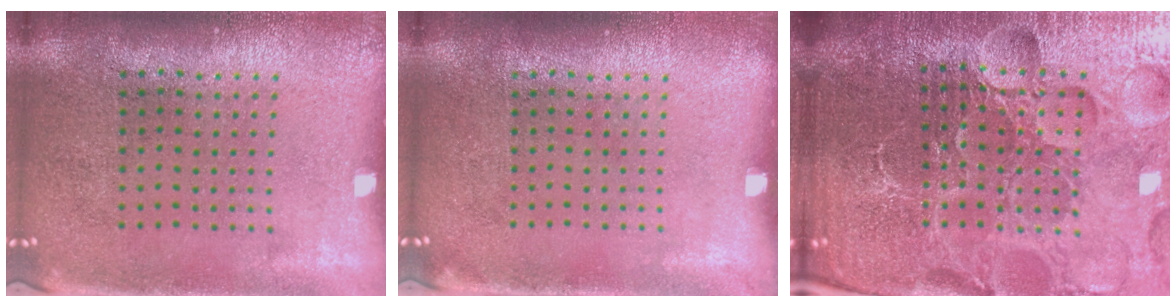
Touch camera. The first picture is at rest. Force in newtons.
{"total": 0.0}
{"total": 6.3, "press": 5.8, "slide": 2.5}